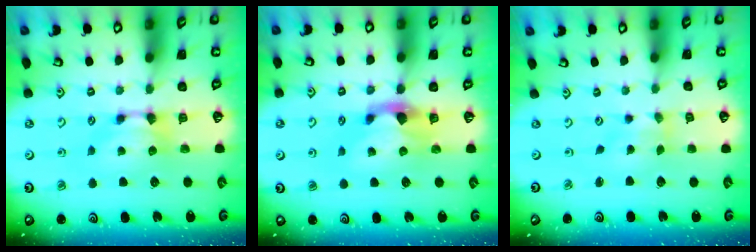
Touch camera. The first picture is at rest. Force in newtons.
{"total": 2.2, "press": 1.8, "slide": 1.3}
{"total": 1.9, "press": 1.6, "slide": 0.9}